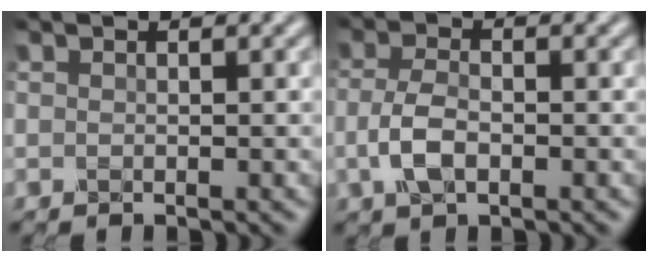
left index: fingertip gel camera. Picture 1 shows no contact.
{"total": 3.0, "force": [-1.0, 1.3, 2.5], "torque": [-0.064, 0.003, -0.021]}